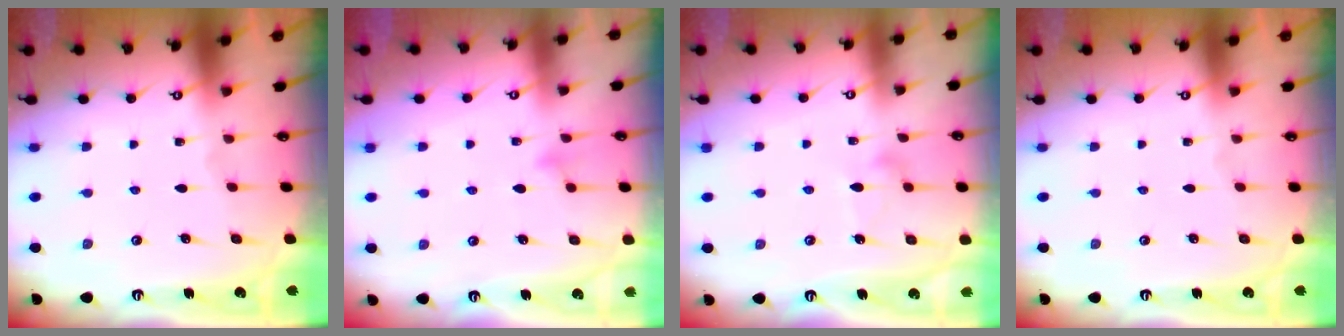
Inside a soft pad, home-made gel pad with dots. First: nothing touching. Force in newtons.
{"total": 7.1, "press": 7.1, "slide": 0.5}
{"total": 8.4, "press": 8.4, "slide": 0.3}
{"total": 0.0}